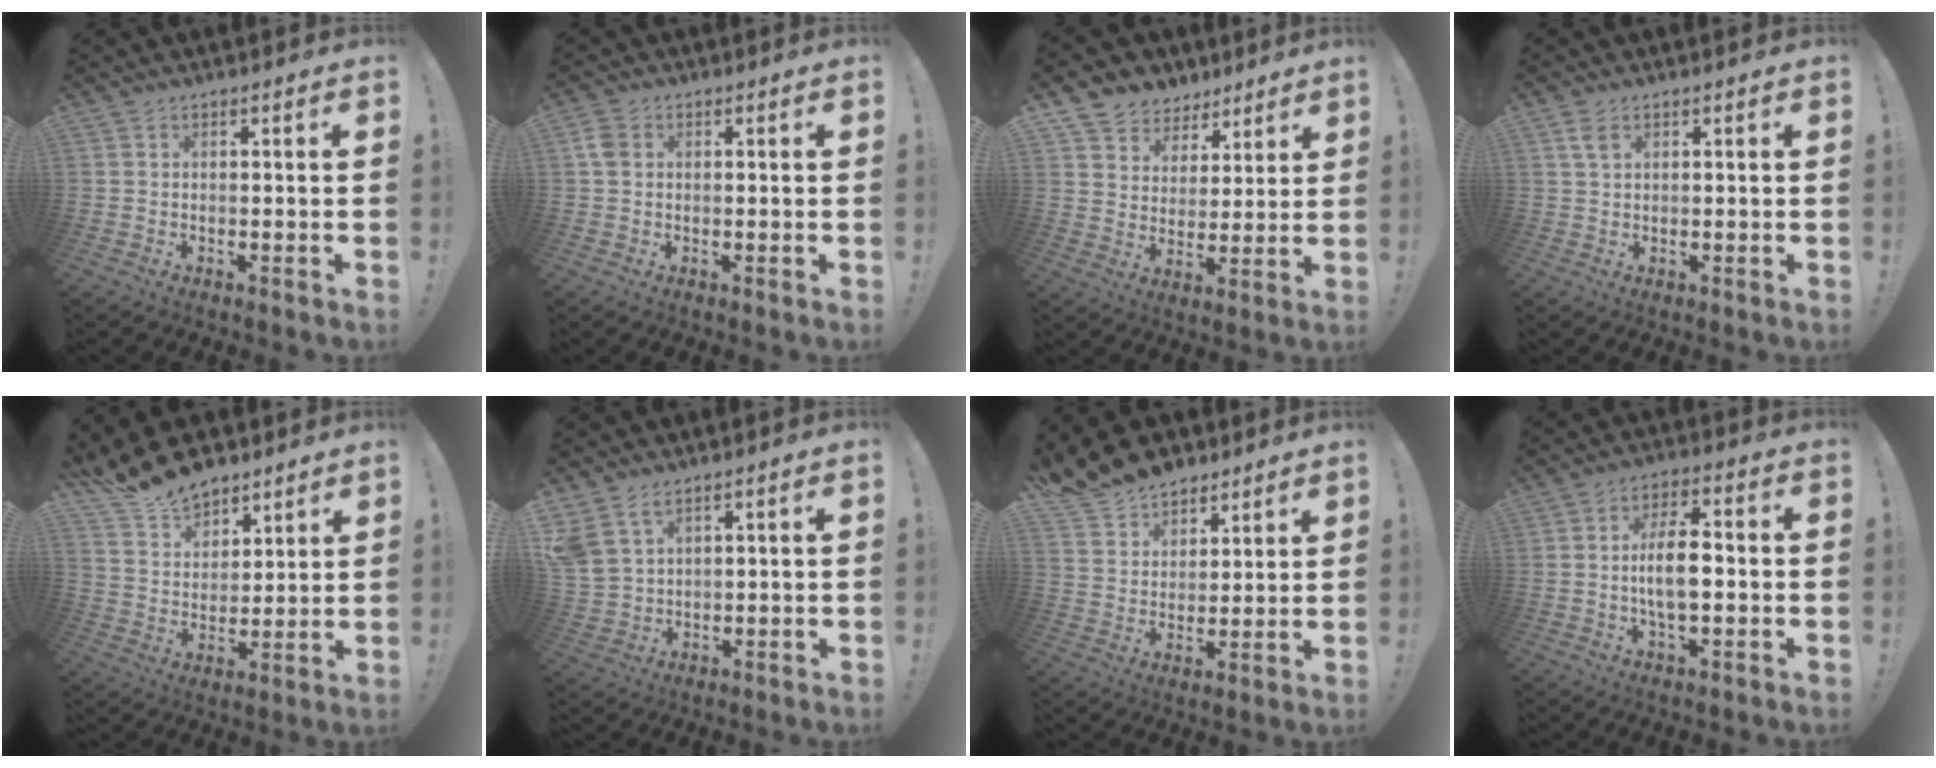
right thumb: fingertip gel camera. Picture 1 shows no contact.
{"total": 3.8, "force": [0.9, 2.7, 2.6], "torque": [-0.049, 0.004, 0.016]}
{"total": 7.8, "force": [5.2, 5.8, 0.5], "torque": [-0.014, -0.044, 0.106]}
{"total": 3.1, "force": [1.6, 1.6, 2.1], "torque": [-0.031, -0.005, 0.027]}
{"total": 13.9, "force": [12.2, 5.8, 3.0], "torque": [-0.077, -0.096, 0.232]}
{"total": 6.5, "force": [4.4, 3.7, 3.1], "torque": [-0.074, -0.015, 0.089]}
{"total": 12.7, "force": [11.0, 6.0, 2.2], "torque": [-0.056, -0.087, 0.213]}
{"total": 9.7, "force": [-0.9, 4.2, 8.7], "torque": [-0.158, 0.006, -0.022]}